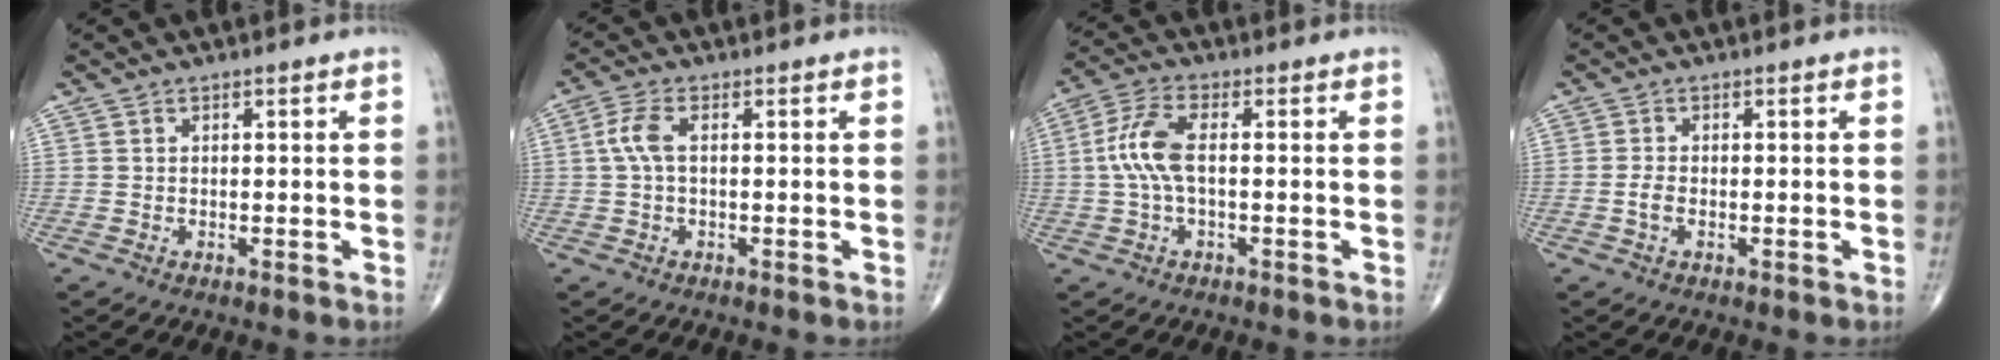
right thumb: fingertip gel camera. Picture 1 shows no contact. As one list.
[{"total": 4.1, "force": [0.4, 1.8, 3.7], "torque": [-0.098, 0.010, 0.005]}, {"total": 7.5, "force": [0.0, 2.9, 6.9], "torque": [-0.171, 0.019, -0.004]}, {"total": 1.8, "force": [-0.5, 0.9, 1.5], "torque": [-0.033, 0.002, -0.012]}]